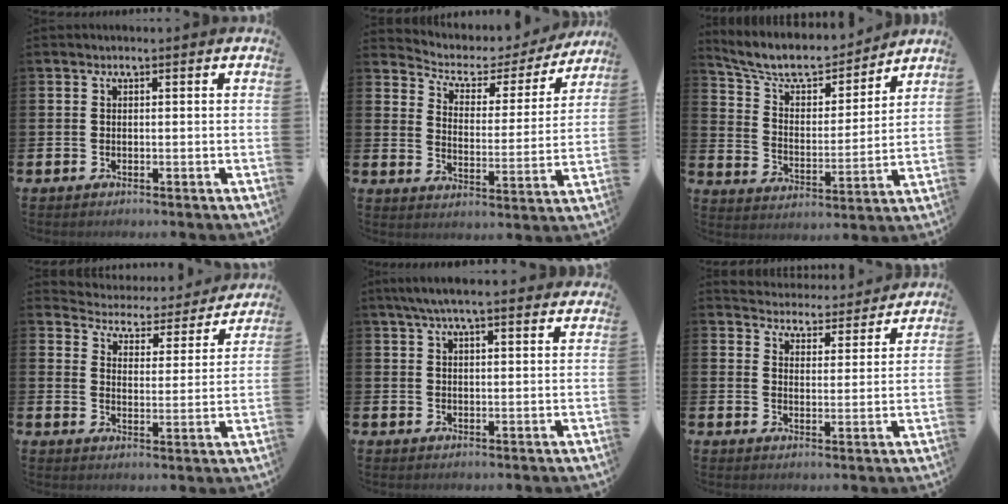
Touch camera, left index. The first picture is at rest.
{"total": 4.5, "force": [3.8, 2.1, 0.9], "torque": [-0.043, -0.029, 0.056]}
{"total": 9.0, "force": [8.2, 2.6, 2.6], "torque": [-0.078, -0.059, 0.140]}
{"total": 4.3, "force": [4.1, 1.2, 0.2], "torque": [-0.023, -0.042, 0.061]}
{"total": 5.6, "force": [5.0, 0.7, 2.5], "torque": [-0.056, -0.010, 0.089]}
{"total": 4.7, "force": [4.6, 0.8, -0.2], "torque": [-0.010, -0.043, 0.077]}